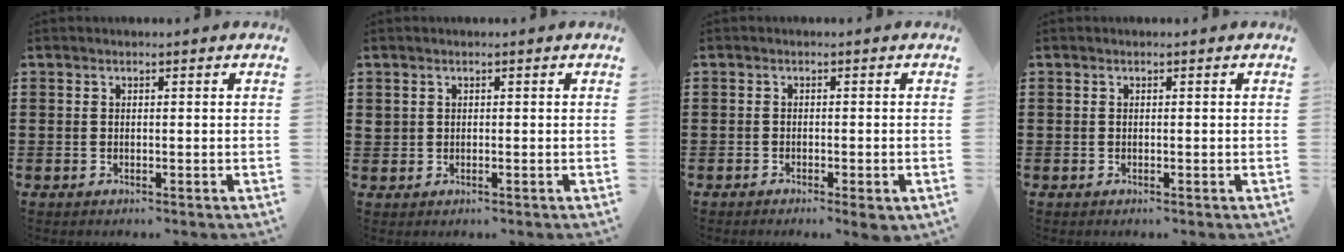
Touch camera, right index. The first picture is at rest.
{"total": 0.7, "force": [0.3, 0.5, 0.3], "torque": [-0.008, 0.003, 0.006]}
{"total": 1.3, "force": [-1.1, 0.3, 0.7], "torque": [-0.014, -0.001, -0.021]}
{"total": 0.0}